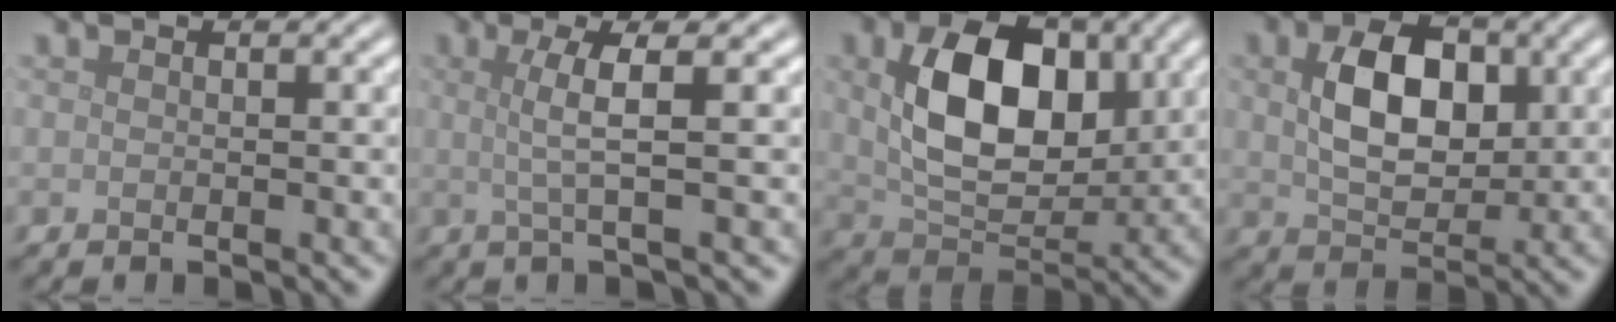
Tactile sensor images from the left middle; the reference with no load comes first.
{"total": 3.4, "force": [0.6, 0.6, 3.3], "torque": [-0.061, 0.001, 0.009]}
{"total": 9.2, "force": [1.8, 5.8, 6.8], "torque": [-0.127, -0.002, 0.040]}
{"total": 6.4, "force": [1.2, 4.2, 4.7], "torque": [-0.087, 0.001, 0.021]}